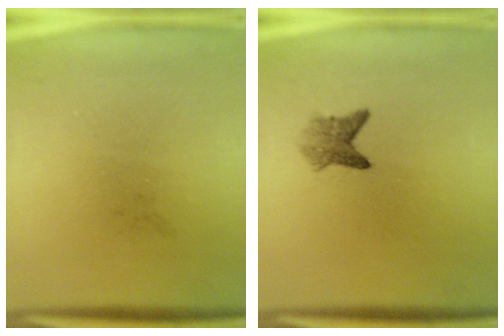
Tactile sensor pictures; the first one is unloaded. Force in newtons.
{"total": 2.7}